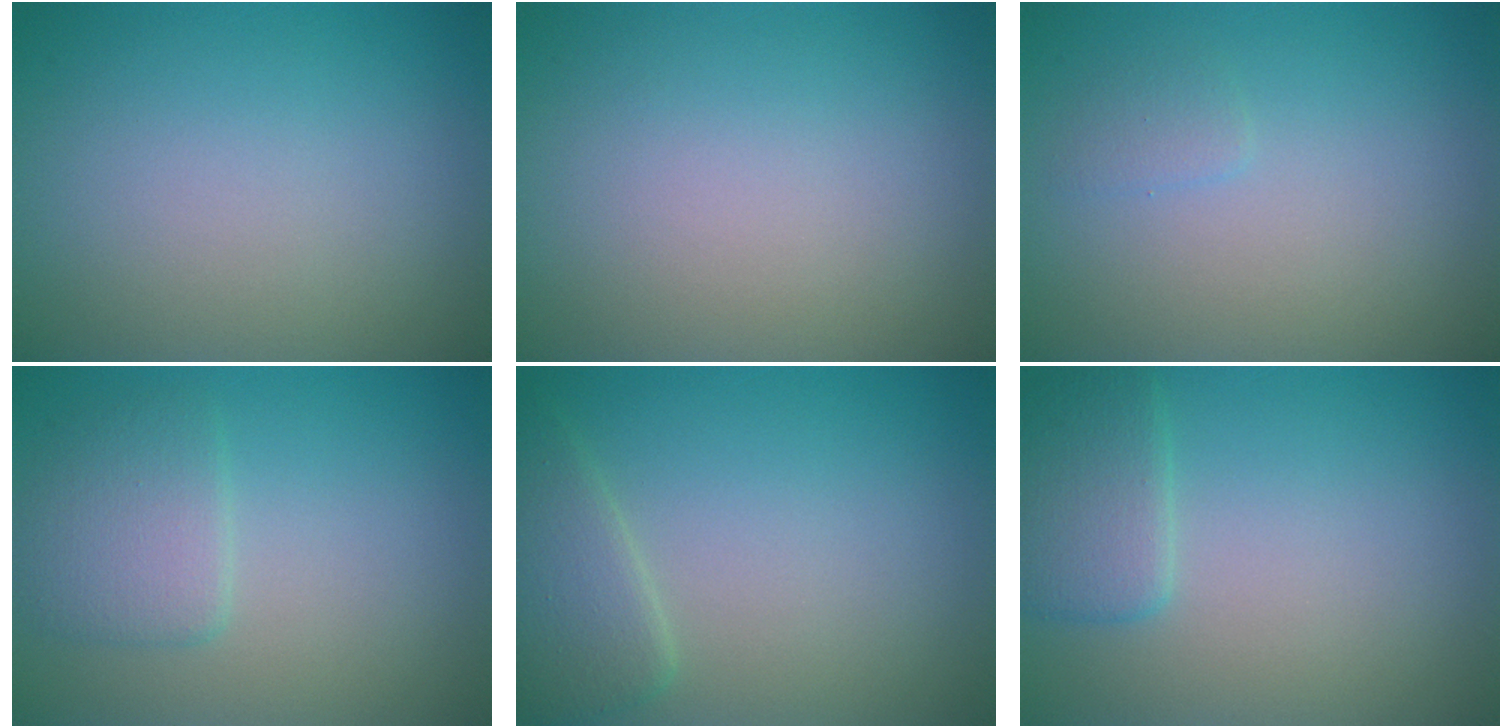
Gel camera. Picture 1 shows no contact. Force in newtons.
{"total": 0.0}
{"total": 0.8, "press": 0.8, "slide": 0.0}
{"total": 2.8, "press": 2.8, "slide": 0.3}
{"total": 3.0, "press": 2.9, "slide": 0.2}
{"total": 2.9, "press": 2.9, "slide": 0.1}